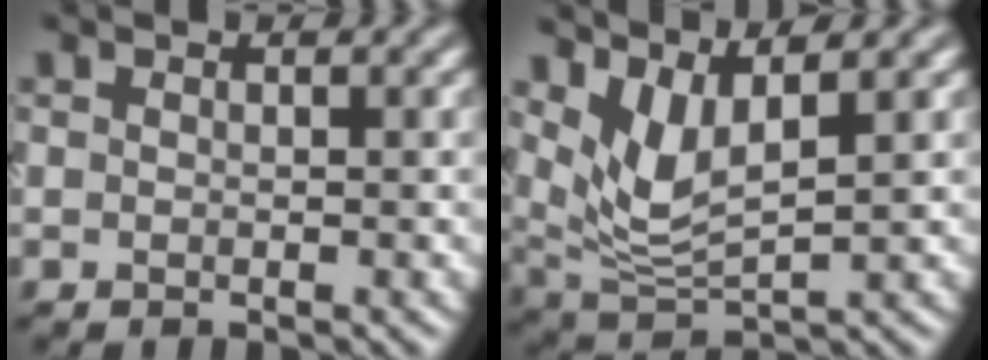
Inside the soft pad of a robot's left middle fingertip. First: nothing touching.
{"total": 3.7, "force": [2.1, 1.1, 2.8], "torque": [-0.068, -0.002, 0.055]}